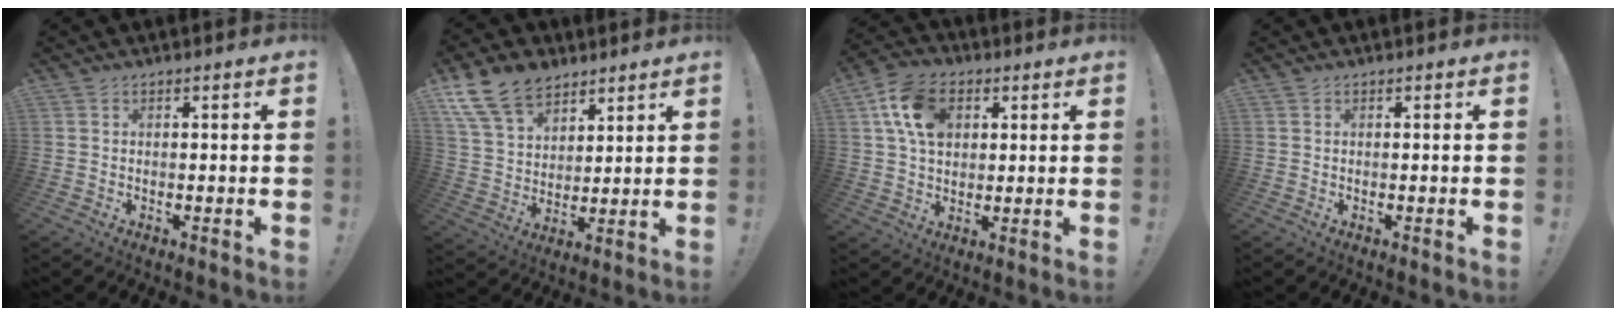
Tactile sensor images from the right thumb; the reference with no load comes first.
{"total": 14.7, "force": [10.0, 8.9, 6.0], "torque": [-0.114, -0.055, 0.193]}
{"total": 13.4, "force": [4.3, 9.6, 8.3], "torque": [-0.149, 0.007, 0.088]}
{"total": 0.0}